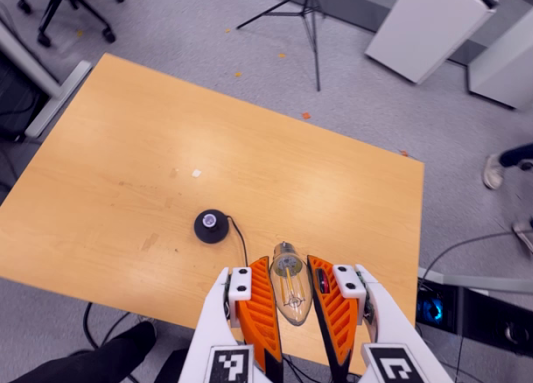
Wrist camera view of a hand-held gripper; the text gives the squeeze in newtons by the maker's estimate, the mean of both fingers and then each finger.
{"total": 13.7, "left": 15.3, "right": 12.1}